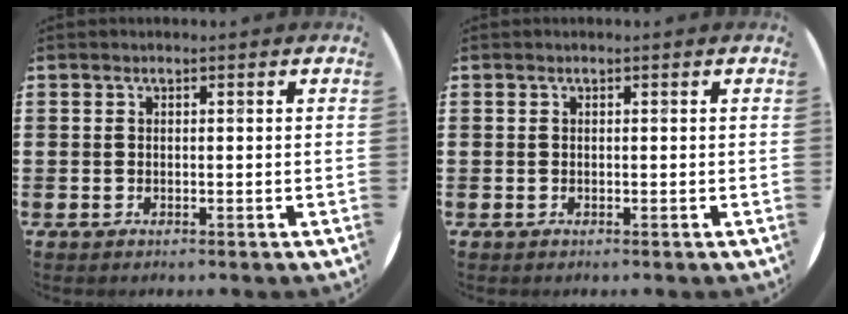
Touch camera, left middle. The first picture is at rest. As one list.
[{"total": 0.0}]